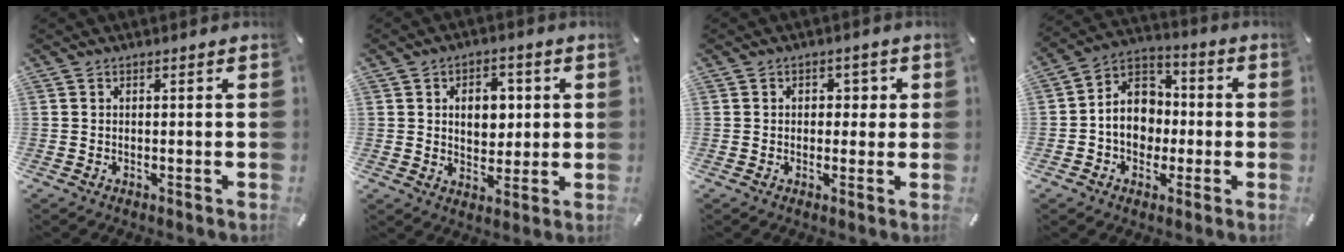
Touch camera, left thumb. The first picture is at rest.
{"total": 7.6, "force": [1.3, 5.8, 4.8], "torque": [-0.058, -0.005, 0.014]}
{"total": 2.8, "force": [0.0, 2.3, 1.6], "torque": [-0.009, -0.001, -0.011]}
{"total": 10.8, "force": [-2.1, 9.4, 5.0], "torque": [-0.099, 0.019, -0.037]}